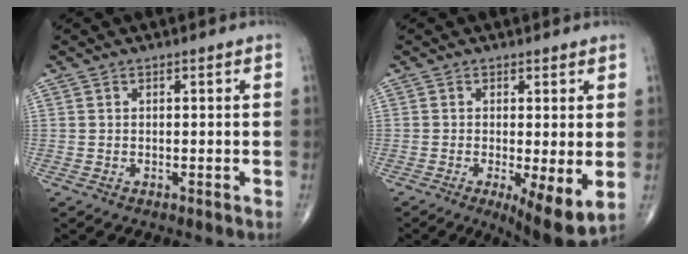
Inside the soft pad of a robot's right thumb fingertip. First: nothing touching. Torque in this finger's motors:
{"motor_torque": [0.94, 1.30, -0.10, -0.28, 0.27]}